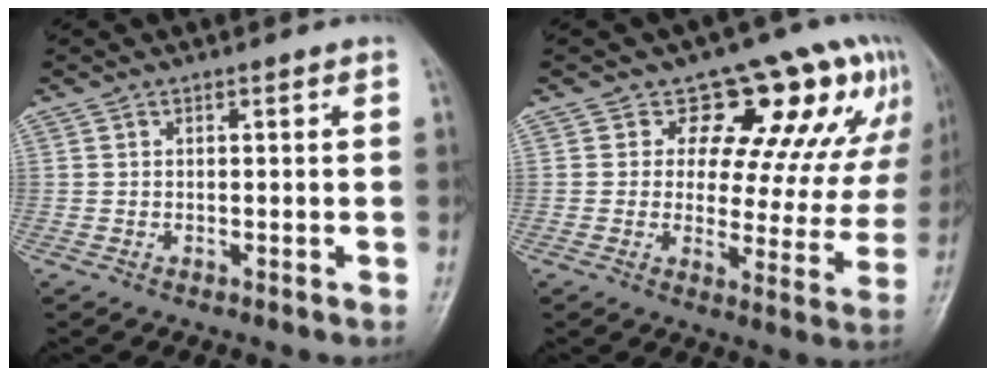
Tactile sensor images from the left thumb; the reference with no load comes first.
{"total": 15.3, "force": [9.5, 8.0, 9.0], "torque": [-0.052, -0.049, 0.105]}